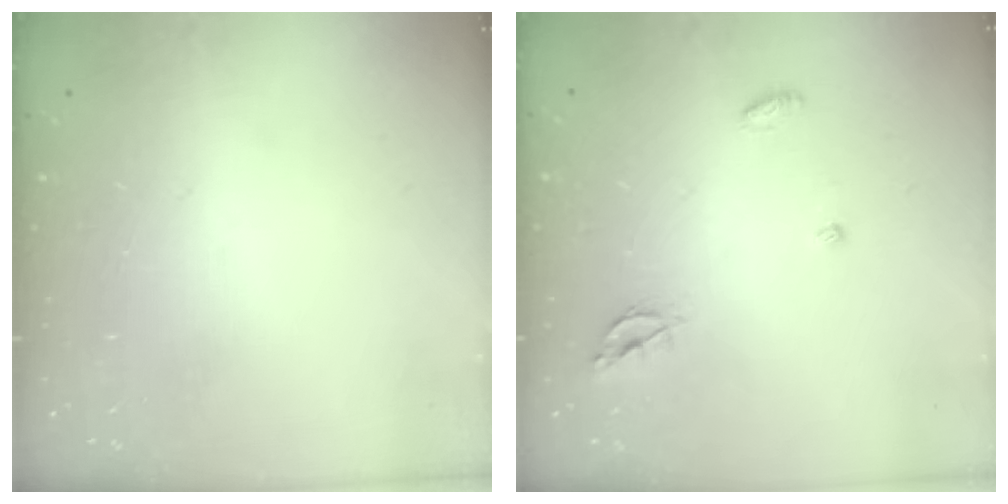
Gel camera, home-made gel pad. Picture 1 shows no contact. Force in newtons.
{"total": 5.0, "press": 5.0, "slide": 0.5}